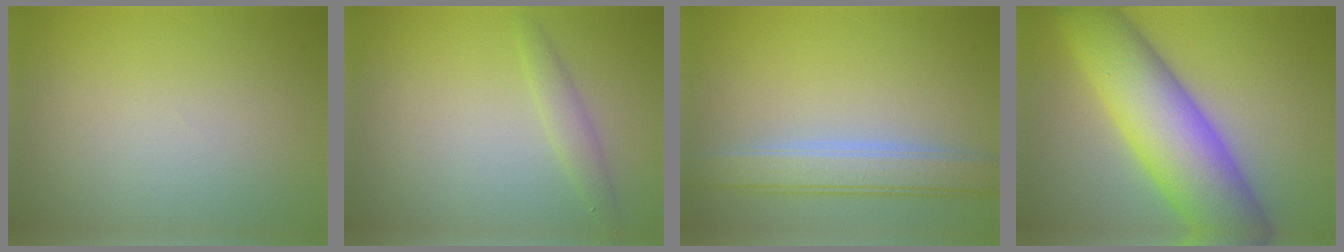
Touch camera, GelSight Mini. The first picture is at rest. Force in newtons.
{"total": 1.5, "press": 1.5, "slide": 0.1}
{"total": 4.2, "press": 4.2, "slide": 0.4}
{"total": 11.8, "press": 11.8, "slide": 0.3}